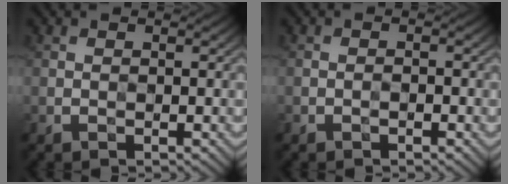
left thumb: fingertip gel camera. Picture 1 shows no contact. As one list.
[{"total": 0.6, "force": [-0.5, -0.3, -0.1], "torque": [0.001, 0.004, -0.010]}]